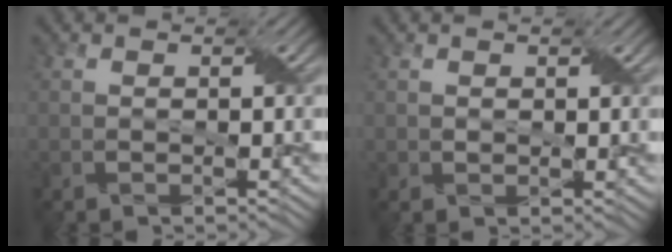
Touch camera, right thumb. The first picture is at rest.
{"total": 1.5, "force": [0.9, 1.1, 0.6], "torque": [-0.015, -0.002, 0.019]}